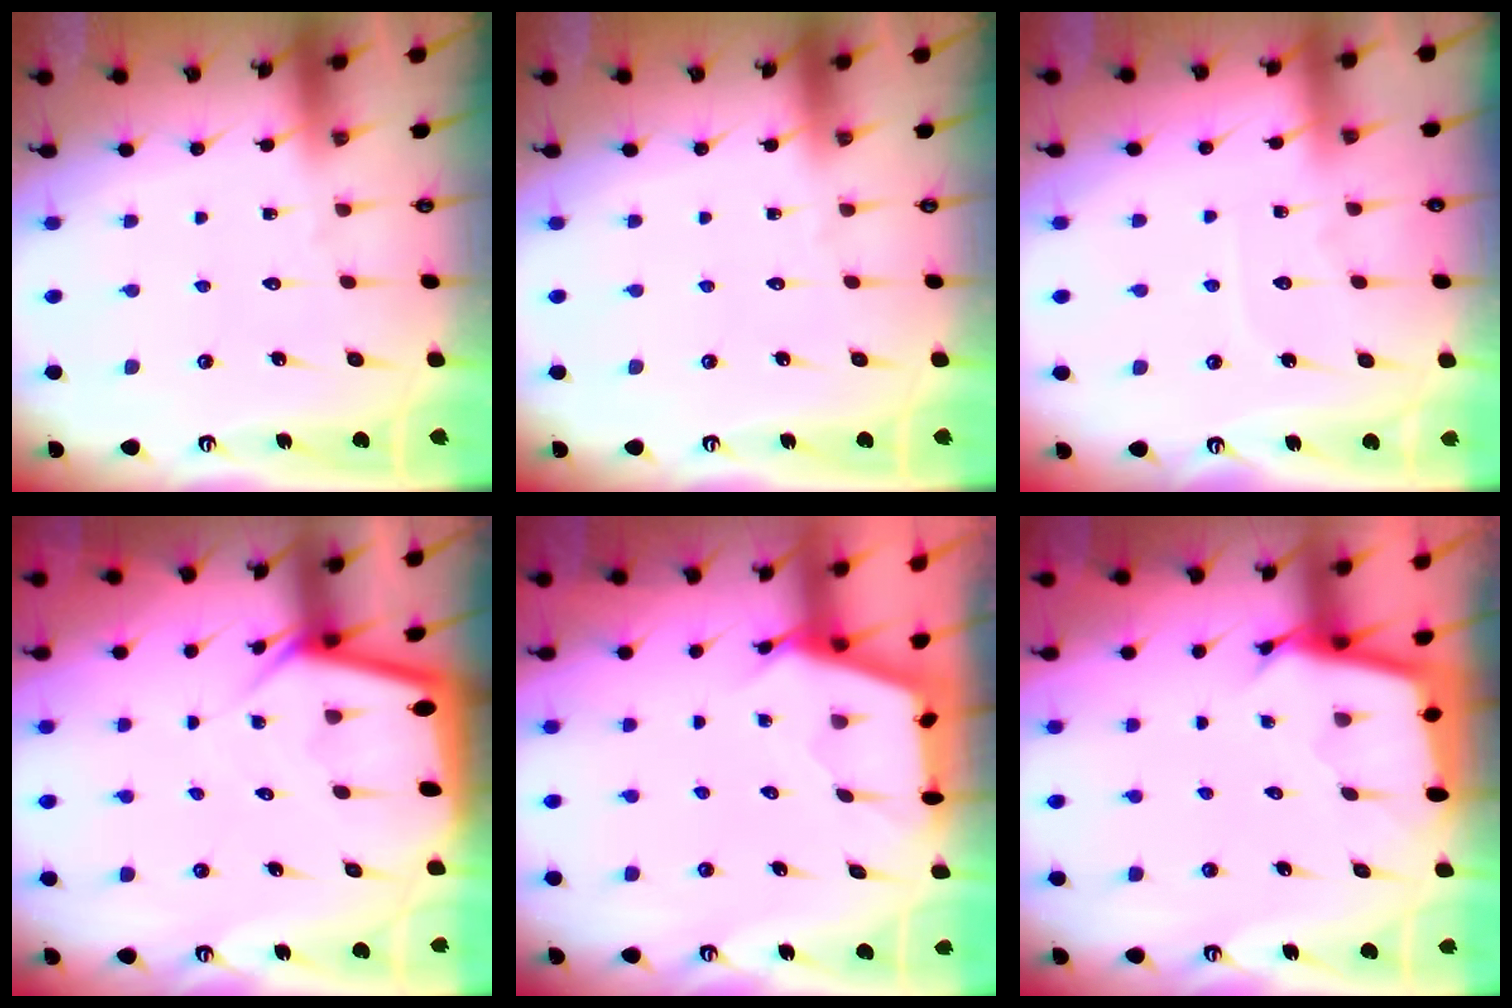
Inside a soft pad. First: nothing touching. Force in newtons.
{"total": 0.0}
{"total": 3.6, "press": 3.6, "slide": 0.4}
{"total": 4.7, "press": 4.7, "slide": 0.5}
{"total": 2.7, "press": 2.7, "slide": 0.3}
{"total": 2.7, "press": 2.7, "slide": 0.1}